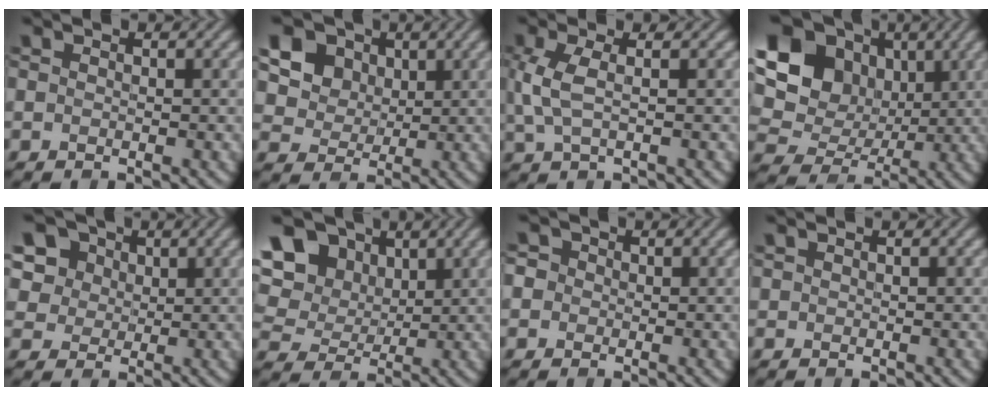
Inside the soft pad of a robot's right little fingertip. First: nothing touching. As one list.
[{"total": 13.7, "force": [6.1, 10.7, 6.0], "torque": [-0.164, 0.024, 0.118]}, {"total": 3.1, "force": [0.0, 1.0, 2.9], "torque": [-0.066, 0.001, 0.004]}, {"total": 14.0, "force": [3.9, 11.4, 7.1], "torque": [-0.174, 0.038, 0.064]}, {"total": 9.7, "force": [4.7, 7.3, 4.3], "torque": [-0.100, 0.024, 0.073]}, {"total": 11.6, "force": [5.2, 8.4, 6.0], "torque": [-0.121, 0.026, 0.086]}, {"total": 2.0, "force": [0.4, 1.8, 0.6], "torque": [-0.003, 0.012, 0.000]}, {"total": 0.0}]